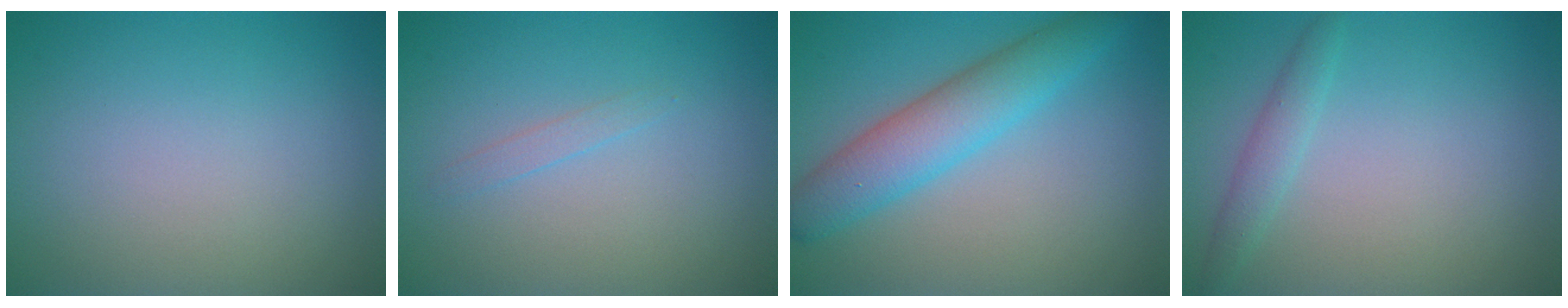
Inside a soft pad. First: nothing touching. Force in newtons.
{"total": 0.8, "press": 0.8, "slide": 0.1}
{"total": 5.2, "press": 5.2, "slide": 0.1}
{"total": 1.6, "press": 1.6, "slide": 0.0}